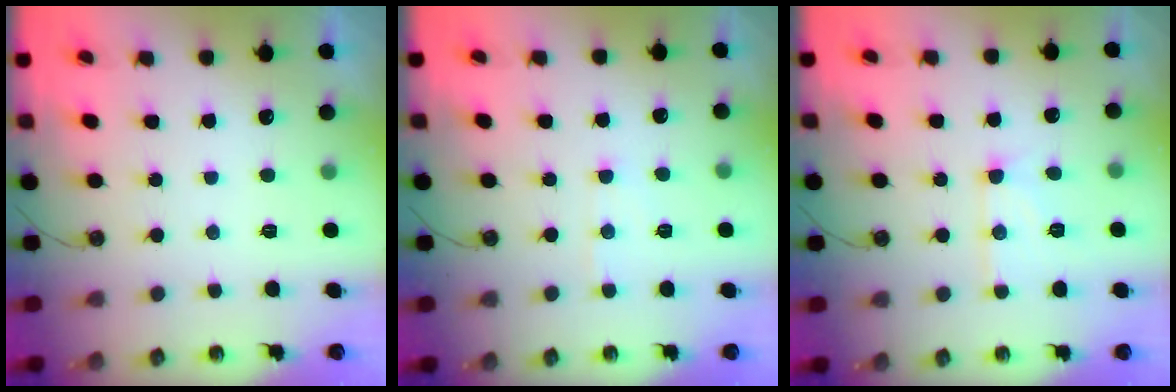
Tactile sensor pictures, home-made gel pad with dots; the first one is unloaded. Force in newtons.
{"total": 5.0, "press": 5.0, "slide": 0.6}
{"total": 9.0, "press": 9.0, "slide": 0.5}